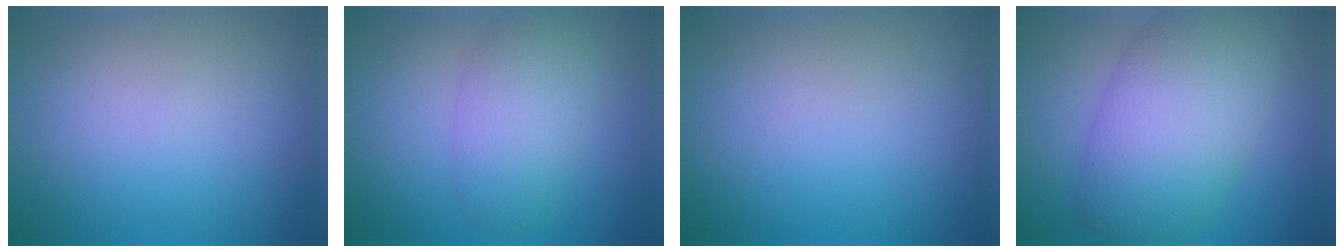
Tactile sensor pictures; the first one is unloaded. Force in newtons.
{"total": 4.3, "press": 4.3, "slide": 0.1}
{"total": 0.0}
{"total": 9.1, "press": 9.1, "slide": 0.5}